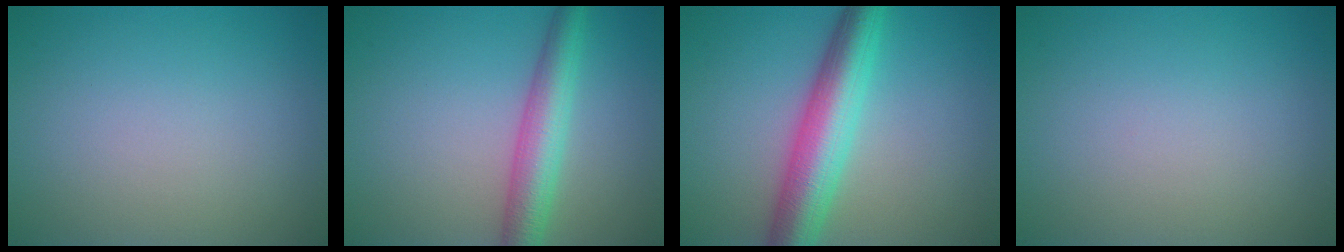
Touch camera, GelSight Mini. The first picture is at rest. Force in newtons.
{"total": 4.7, "press": 4.7, "slide": 0.1}
{"total": 6.9, "press": 6.9, "slide": 0.3}
{"total": 0.0}